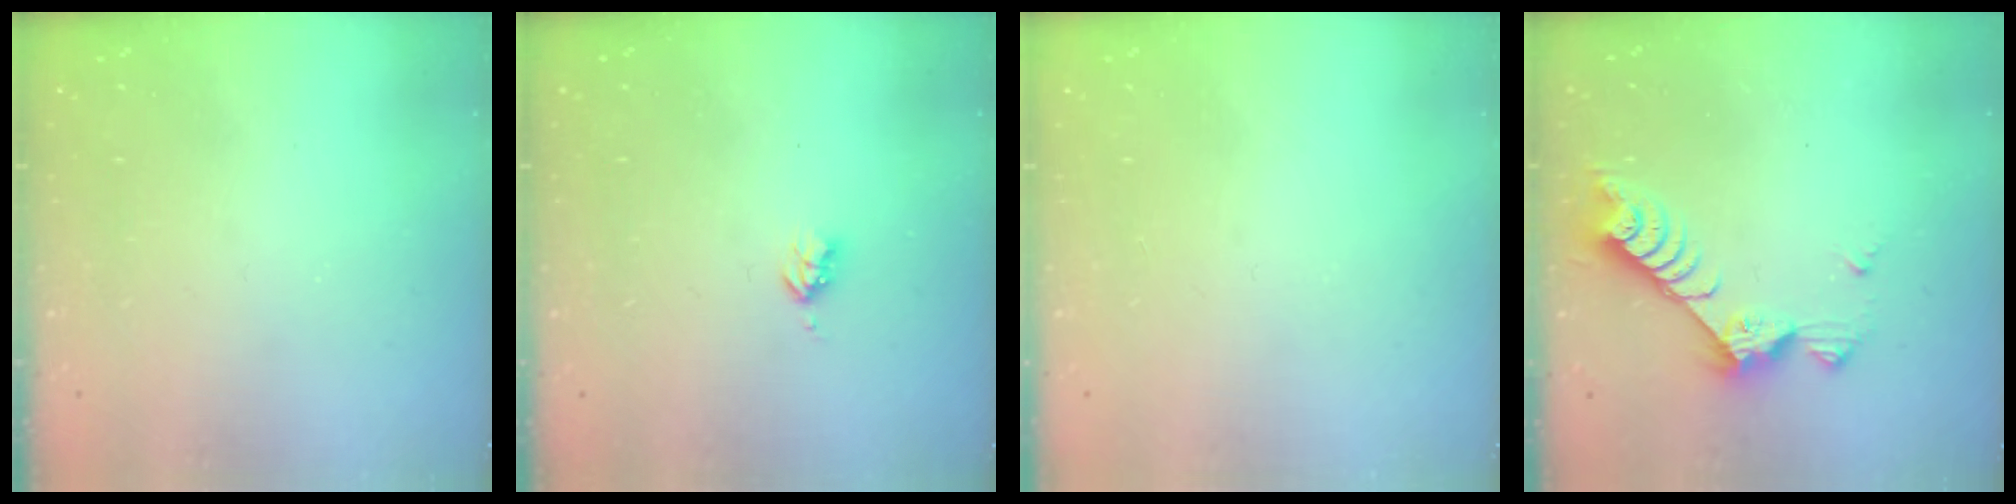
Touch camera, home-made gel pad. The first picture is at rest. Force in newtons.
{"total": 2.9, "press": 2.9, "slide": 0.5}
{"total": 0.0}
{"total": 7.6, "press": 7.6, "slide": 0.6}